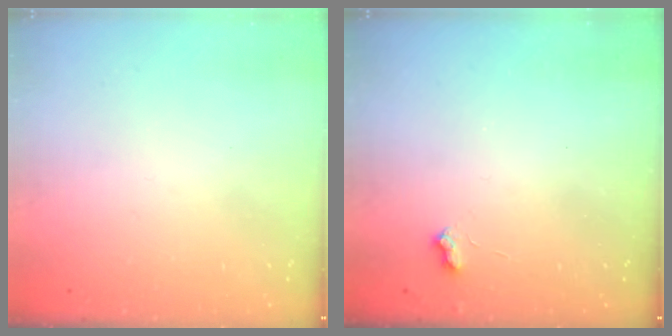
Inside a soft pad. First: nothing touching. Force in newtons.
{"total": 2.4, "press": 2.4, "slide": 0.5}